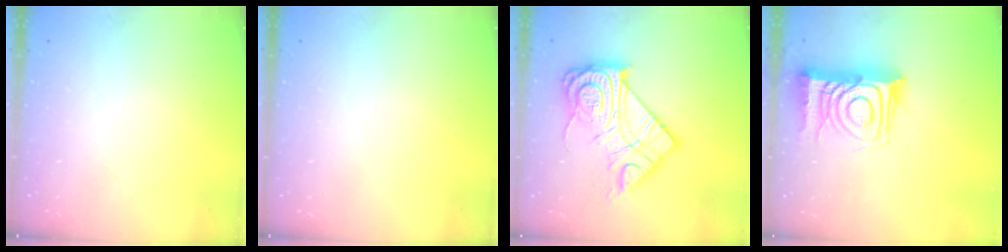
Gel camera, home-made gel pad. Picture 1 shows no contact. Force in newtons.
{"total": 0.0}
{"total": 20.7, "press": 20.6, "slide": 1.9}
{"total": 15.4, "press": 15.3, "slide": 1.4}